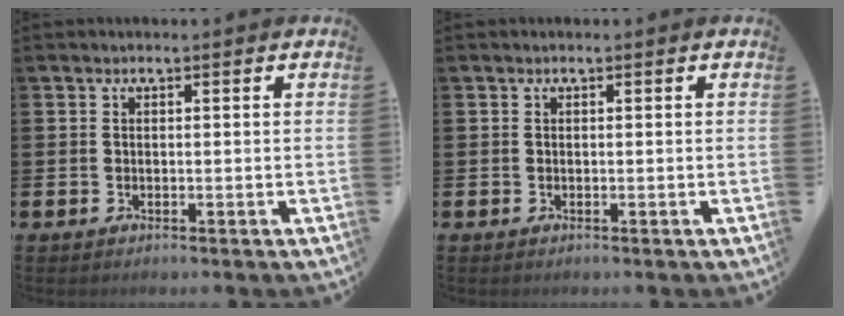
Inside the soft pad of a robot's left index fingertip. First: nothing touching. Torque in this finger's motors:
{"motor_torque": [0.00, 0.00, 0.00, 0.00]}